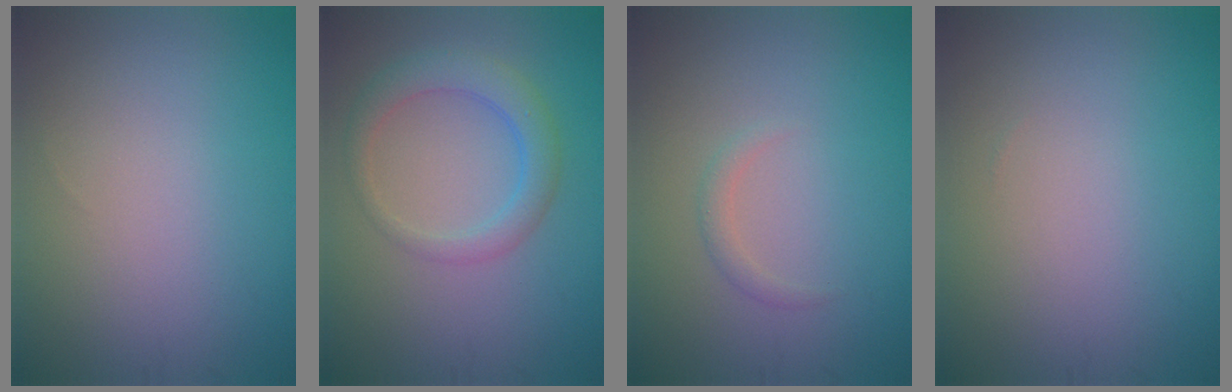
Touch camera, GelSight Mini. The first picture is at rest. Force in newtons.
{"total": 3.3, "press": 3.3, "slide": 0.1}
{"total": 1.0, "press": 1.0, "slide": 0.0}
{"total": 0.0}